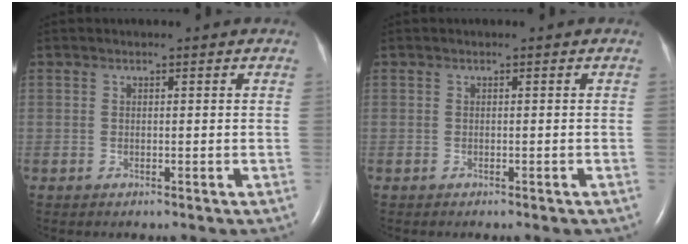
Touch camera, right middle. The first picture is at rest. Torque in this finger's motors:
{"motor_torque": [-0.07, 0.04, 0.04, 0.00]}